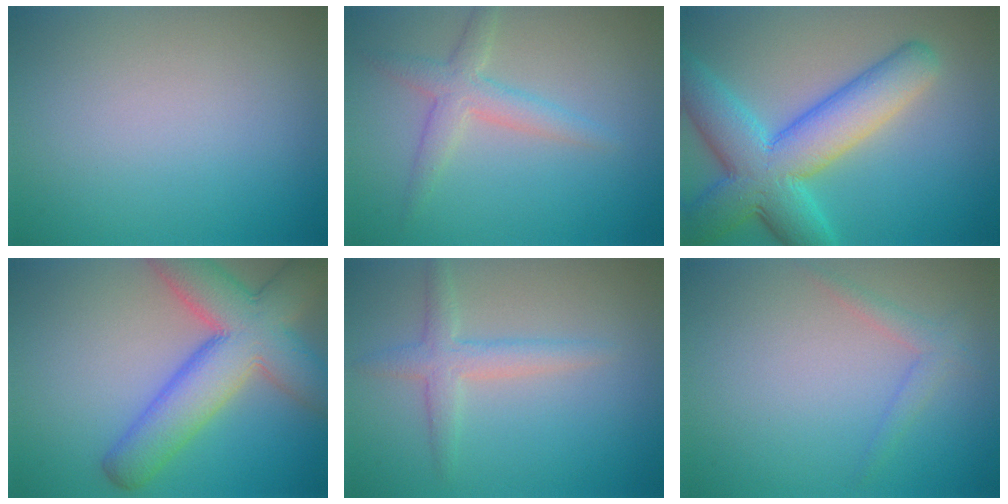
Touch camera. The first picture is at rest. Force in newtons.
{"total": 2.9, "press": 2.9, "slide": 0.1}
{"total": 9.8, "press": 9.8, "slide": 0.3}
{"total": 9.6, "press": 9.6, "slide": 0.5}
{"total": 2.7, "press": 2.7, "slide": 0.0}
{"total": 1.4, "press": 1.4, "slide": 0.1}